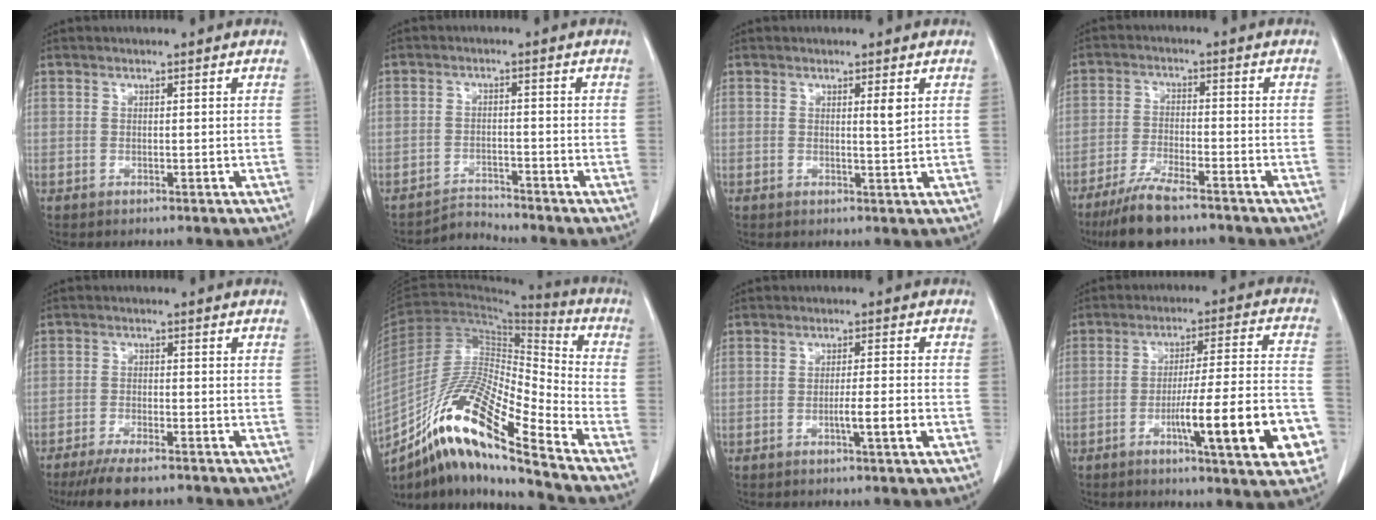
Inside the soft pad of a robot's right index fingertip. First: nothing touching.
{"total": 3.1, "force": [-2.8, -0.1, -1.4], "torque": [0.030, -0.004, -0.046]}
{"total": 1.7, "force": [0.7, -0.1, 1.6], "torque": [-0.026, -0.005, 0.011]}
{"total": 9.2, "force": [-7.2, 1.8, 5.4], "torque": [-0.099, -0.021, -0.125]}
{"total": 8.2, "force": [-6.7, 1.8, 4.4], "torque": [-0.068, -0.016, -0.110]}
{"total": 18.8, "force": [-12.8, 1.4, 13.7], "torque": [-0.264, -0.008, -0.230]}
{"total": 3.7, "force": [-1.4, -0.3, 3.4], "torque": [-0.054, -0.003, -0.024]}
{"total": 16.7, "force": [-6.1, 1.3, 15.5], "torque": [-0.198, 0.008, -0.082]}